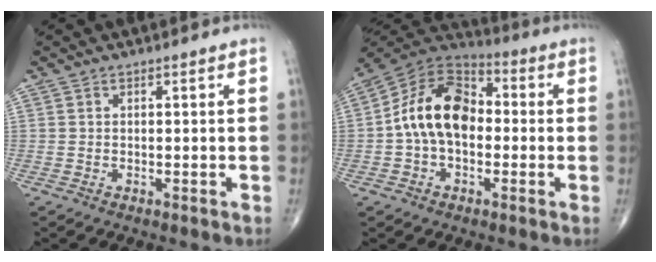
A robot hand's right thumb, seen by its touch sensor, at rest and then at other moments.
{"total": 14.5, "force": [-0.7, 9.7, 10.8], "torque": [-0.172, 0.039, -0.026]}